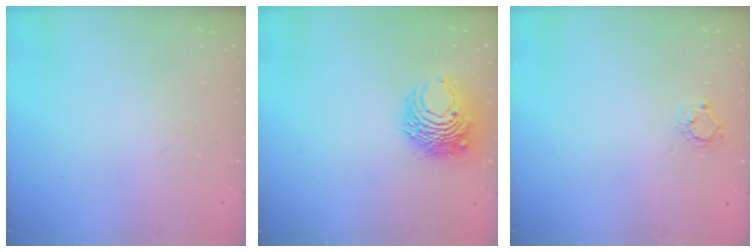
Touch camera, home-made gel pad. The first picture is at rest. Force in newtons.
{"total": 8.7, "press": 8.7, "slide": 0.5}
{"total": 4.9, "press": 4.9, "slide": 0.4}